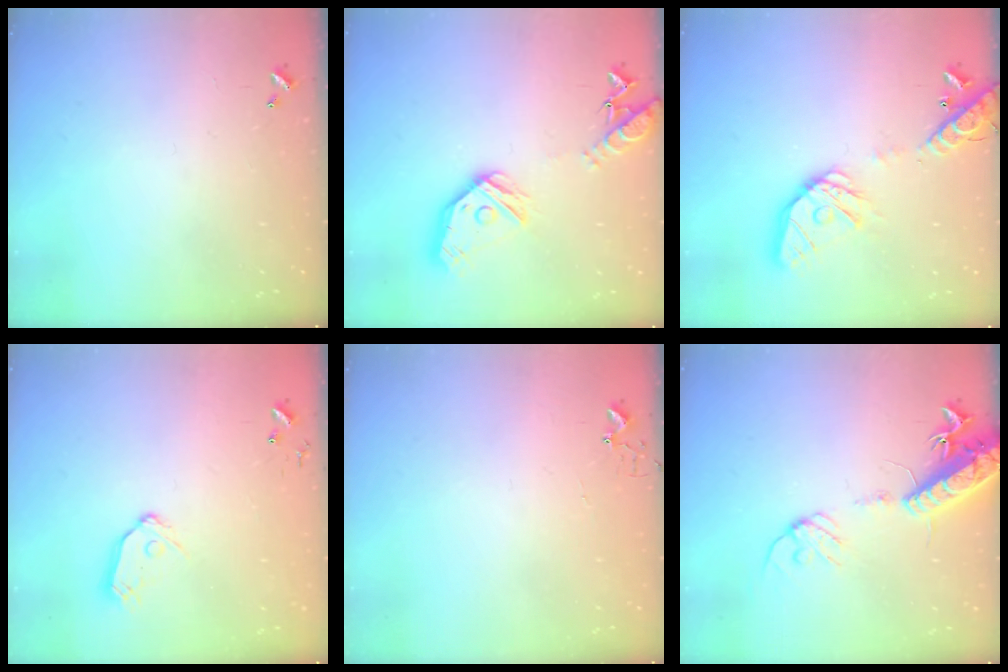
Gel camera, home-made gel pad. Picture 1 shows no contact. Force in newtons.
{"total": 17.4, "press": 17.3, "slide": 2.0}
{"total": 16.7, "press": 16.5, "slide": 2.5}
{"total": 8.0, "press": 8.0, "slide": 0.5}
{"total": 2.7, "press": 2.7, "slide": 0.3}
{"total": 16.1, "press": 15.7, "slide": 3.6}